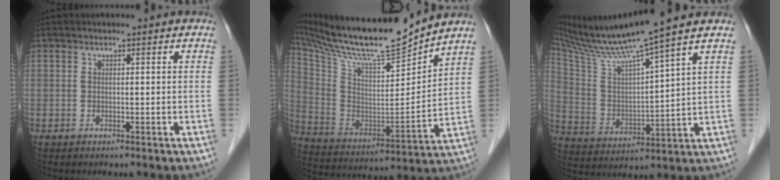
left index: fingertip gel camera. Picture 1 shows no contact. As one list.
[{"total": 18.7, "force": [17.0, 0.3, 7.9], "torque": [-0.156, -0.025, 0.298]}, {"total": 15.1, "force": [12.7, -2.2, 8.0], "torque": [-0.152, 0.000, 0.229]}]